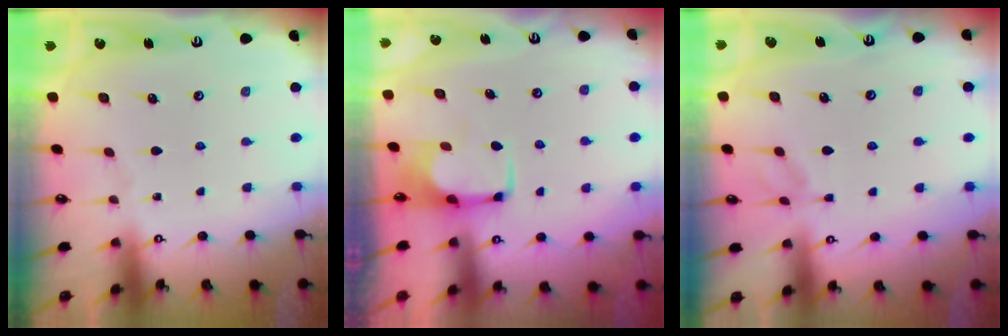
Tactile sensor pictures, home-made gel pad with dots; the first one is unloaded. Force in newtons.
{"total": 1.7, "press": 1.5, "slide": 0.8}
{"total": 4.5, "press": 4.4, "slide": 0.5}